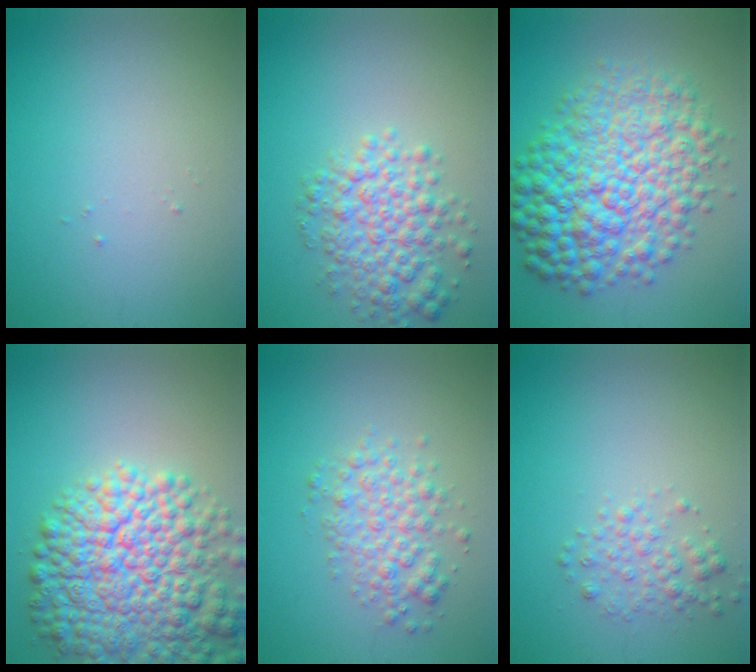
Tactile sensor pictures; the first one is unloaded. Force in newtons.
{"total": 4.9, "press": 4.9, "slide": 0.1}
{"total": 10.9, "press": 10.9, "slide": 0.0}
{"total": 11.6, "press": 11.6, "slide": 0.6}
{"total": 3.5, "press": 3.5, "slide": 0.1}
{"total": 2.0, "press": 2.0, "slide": 0.1}